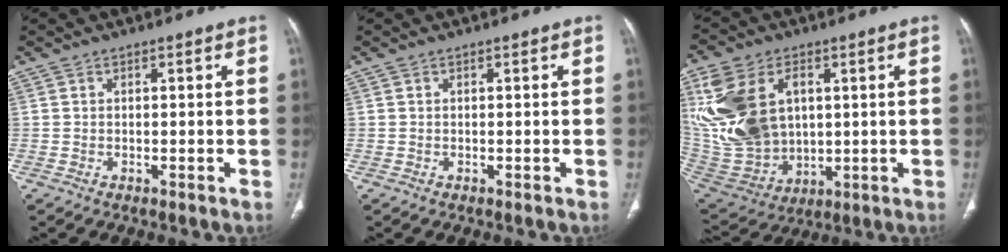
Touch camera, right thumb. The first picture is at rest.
{"total": 0.0}
{"total": 21.4, "force": [4.8, 14.5, 15.0], "torque": [-0.313, -0.018, 0.114]}